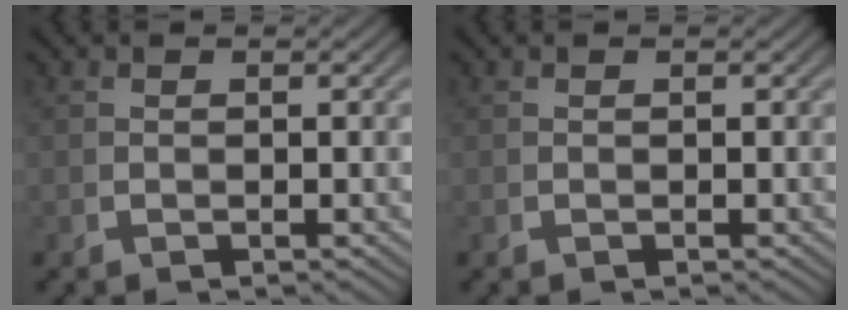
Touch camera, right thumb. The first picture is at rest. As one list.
[{"total": 0.0}]